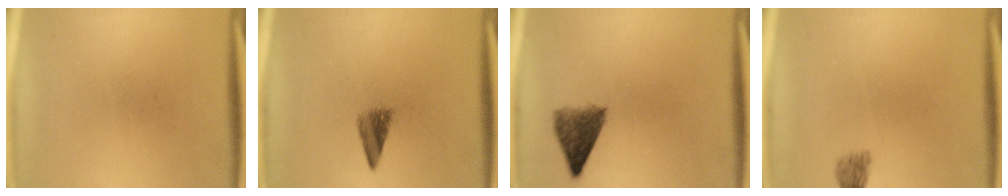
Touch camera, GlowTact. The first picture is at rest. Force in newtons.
{"total": 2.9}
{"total": 5.2}
{"total": 2.1}